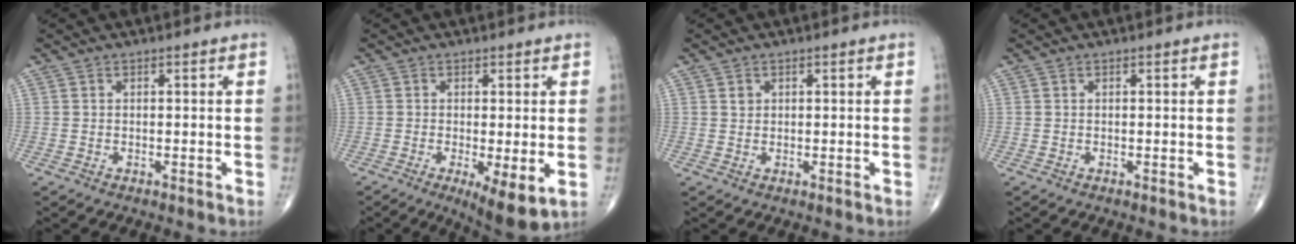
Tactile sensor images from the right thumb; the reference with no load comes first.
{"total": 7.4, "force": [-1.8, 2.2, 6.9], "torque": [-0.110, -0.024, -0.027]}
{"total": 1.0, "force": [0.5, 0.8, 0.4], "torque": [0.000, -0.002, 0.008]}
{"total": 0.0}